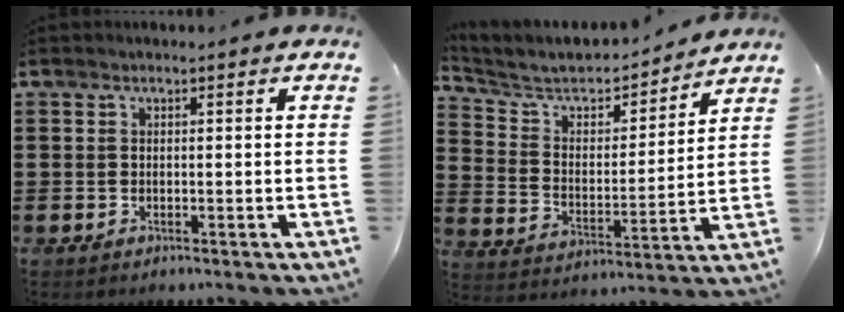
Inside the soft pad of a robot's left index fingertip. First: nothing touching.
{"total": 5.8, "force": [5.0, 2.0, 2.1], "torque": [-0.072, -0.037, 0.079]}